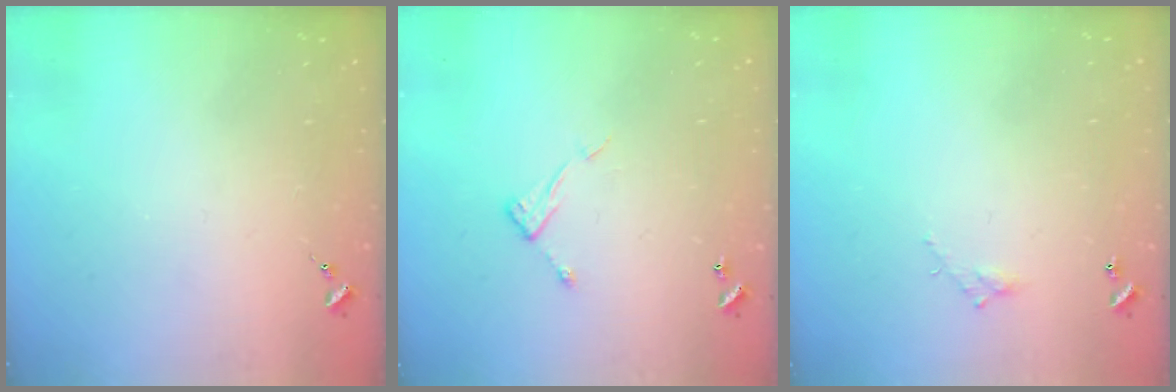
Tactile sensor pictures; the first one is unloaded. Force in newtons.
{"total": 7.1, "press": 7.1, "slide": 0.0}
{"total": 3.8, "press": 3.8, "slide": 0.2}